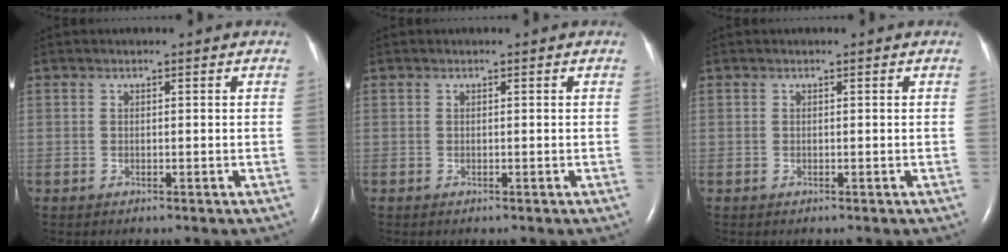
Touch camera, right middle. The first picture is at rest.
{"total": 0.0}
{"total": 0.0}